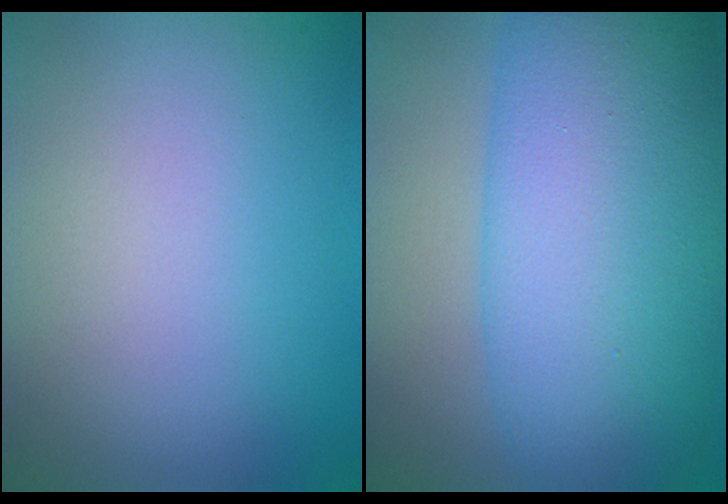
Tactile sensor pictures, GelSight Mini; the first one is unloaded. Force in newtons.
{"total": 12.9, "press": 12.9, "slide": 0.1}